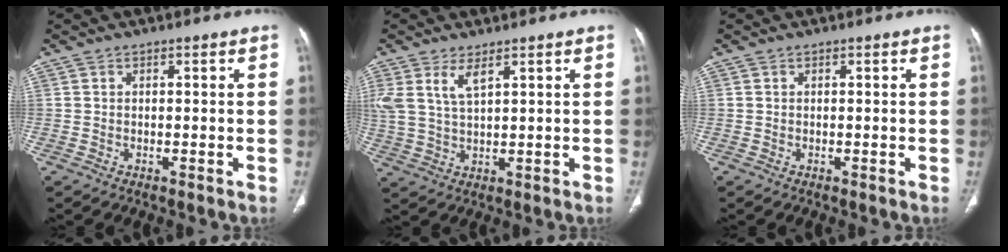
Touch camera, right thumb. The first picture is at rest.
{"total": 6.2, "force": [3.3, 2.3, 4.8], "torque": [-0.113, -0.010, 0.076]}
{"total": 0.0}